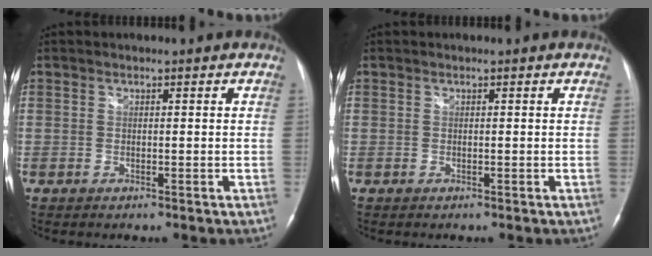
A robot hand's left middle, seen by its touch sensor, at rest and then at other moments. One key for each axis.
{"total": 0.0}